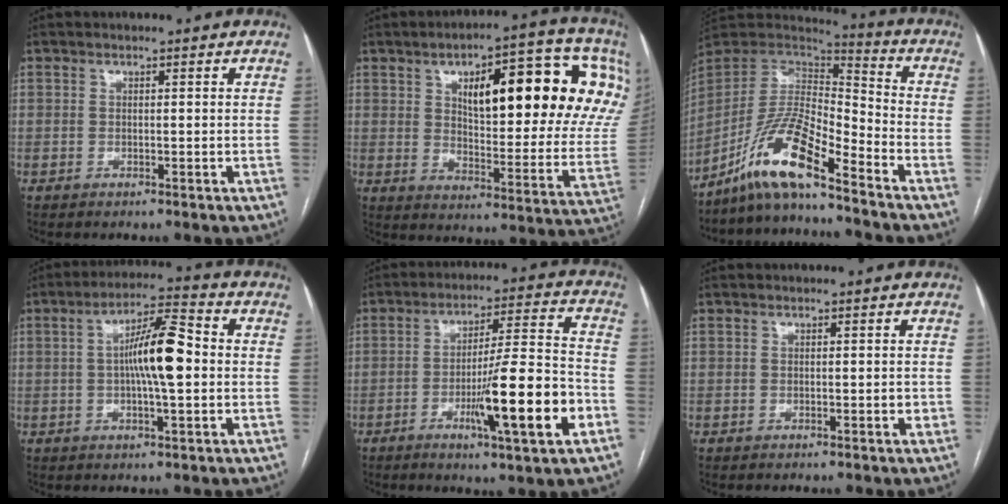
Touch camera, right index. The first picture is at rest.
{"total": 25.6, "force": [9.0, 7.2, 22.8], "torque": [-0.265, 0.036, 0.133]}
{"total": 13.2, "force": [-9.4, 0.6, 9.3], "torque": [-0.179, 0.013, -0.176]}
{"total": 9.8, "force": [0.1, 1.4, 9.6], "torque": [-0.171, 0.019, -0.004]}
{"total": 15.0, "force": [-5.5, 0.5, 14.0], "torque": [-0.223, -0.006, -0.084]}
{"total": 0.8, "force": [-0.2, 0.3, 0.7], "torque": [-0.011, 0.001, -0.001]}